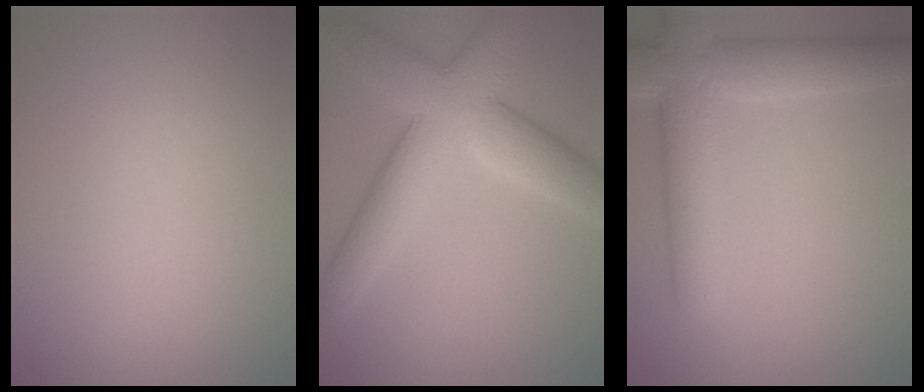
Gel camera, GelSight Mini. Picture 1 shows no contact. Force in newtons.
{"total": 8.2, "press": 8.2, "slide": 0.4}
{"total": 7.2, "press": 7.1, "slide": 0.5}